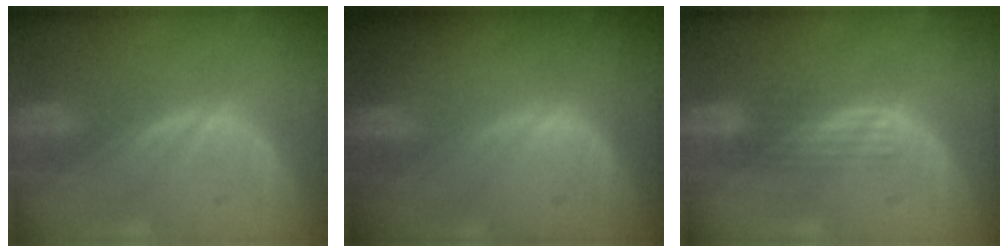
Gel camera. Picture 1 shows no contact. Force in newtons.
{"total": 0.0}
{"total": 2.9, "press": 2.7, "slide": 1.1}